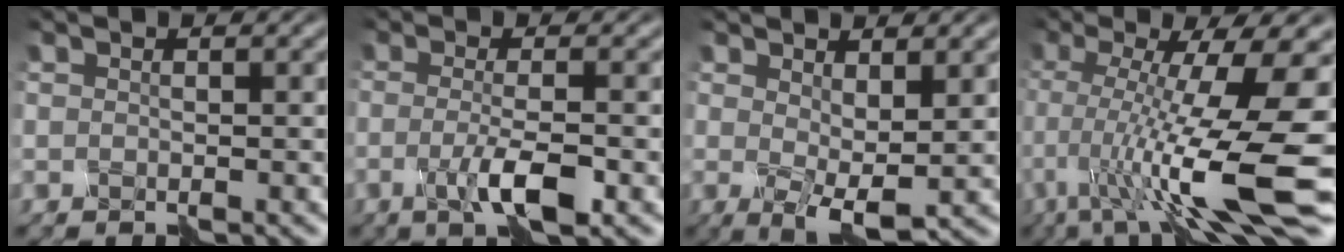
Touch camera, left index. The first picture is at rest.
{"total": 3.9, "force": [-1.5, 0.9, 3.5], "torque": [-0.071, -0.005, -0.030]}
{"total": 3.9, "force": [0.6, 1.7, 3.4], "torque": [-0.065, -0.013, 0.016]}
{"total": 12.8, "force": [-3.1, 2.8, 12.1], "torque": [-0.211, -0.005, -0.046]}